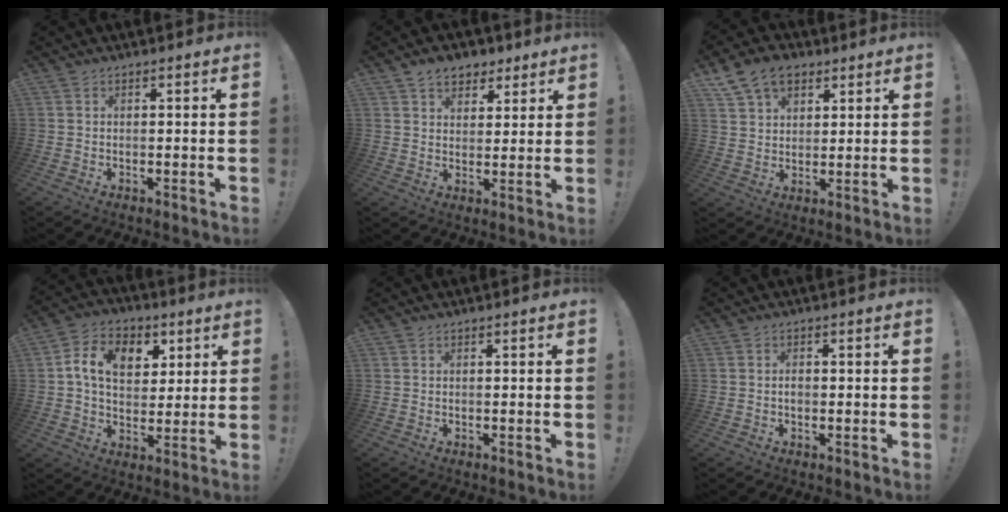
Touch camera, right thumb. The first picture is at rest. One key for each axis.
{"total": 7.4, "fx": 4.7, "fy": 5.2, "fz": 2.5, "tx": -0.036, "ty": -0.021, "tz": 0.090}
{"total": 10.8, "fx": 6.2, "fy": 7.4, "fz": 4.9, "tx": -0.082, "ty": -0.022, "tz": 0.121}
{"total": 12.7, "fx": 4.1, "fy": 9.3, "fz": 7.6, "tx": -0.118, "ty": 0.000, "tz": 0.079}
{"total": 0.0}
{"total": 1.1, "fx": -0.6, "fy": 0.7, "fz": 0.6, "tx": -0.010, "ty": 0.002, "tz": -0.012}